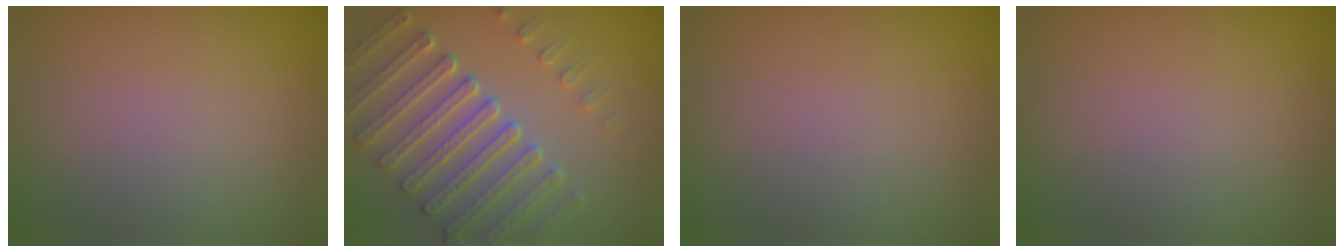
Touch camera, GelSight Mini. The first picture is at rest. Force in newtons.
{"total": 7.2, "press": 5.3, "slide": 4.9}
{"total": 0.0}
{"total": 0.0}